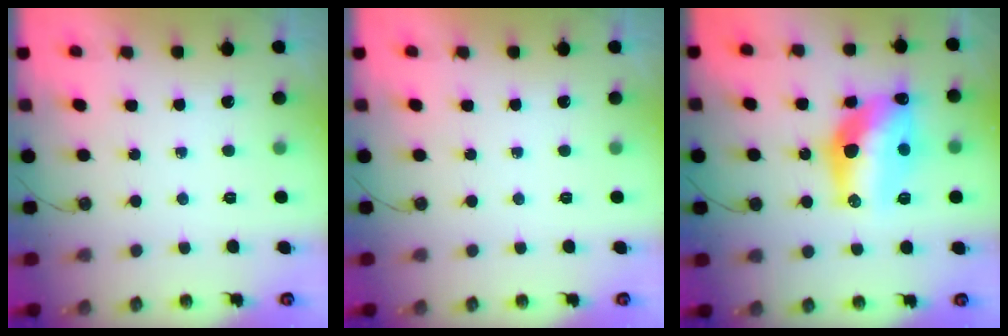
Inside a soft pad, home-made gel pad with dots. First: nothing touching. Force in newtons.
{"total": 0.0}
{"total": 17.3, "press": 16.7, "slide": 4.5}